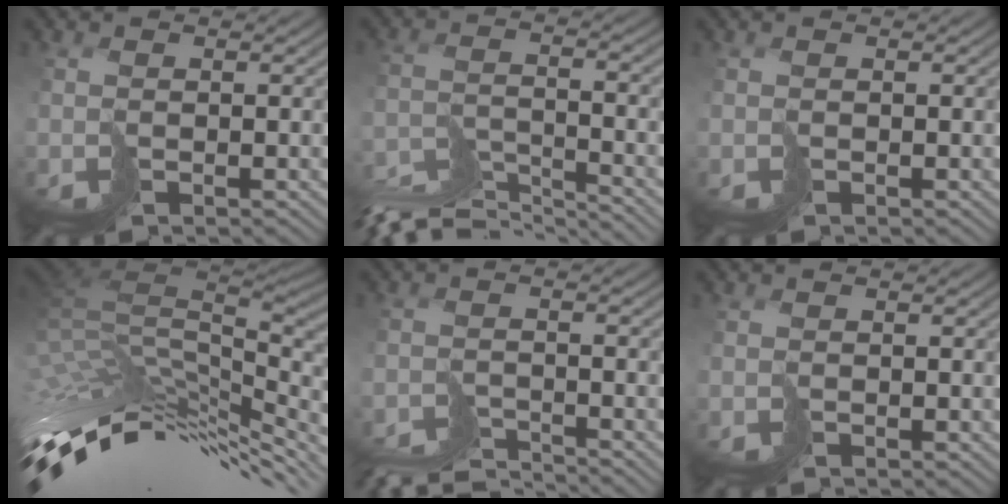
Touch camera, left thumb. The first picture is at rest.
{"total": 8.8, "force": [-8.1, 1.8, 3.0], "torque": [-0.070, -0.011, -0.150]}
{"total": 0.0}
{"total": 15.5, "force": [-5.5, 6.9, 12.7], "torque": [-0.272, -0.006, -0.094]}
{"total": 6.0, "force": [-5.8, 0.4, 1.4], "torque": [-0.022, 0.002, -0.108]}
{"total": 0.0}